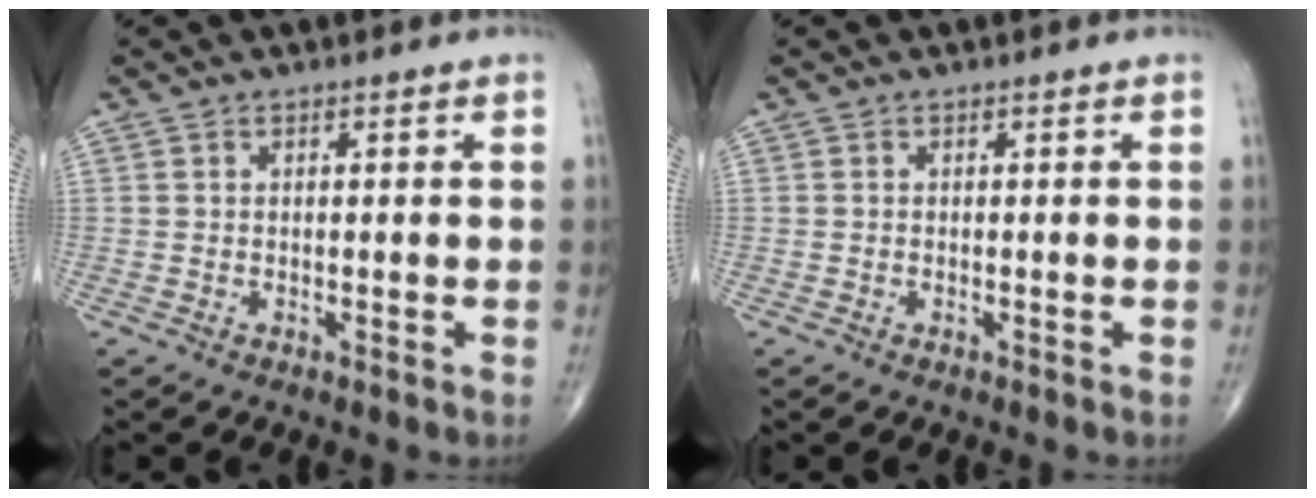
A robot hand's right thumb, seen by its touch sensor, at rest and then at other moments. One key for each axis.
{"total": 0.0}